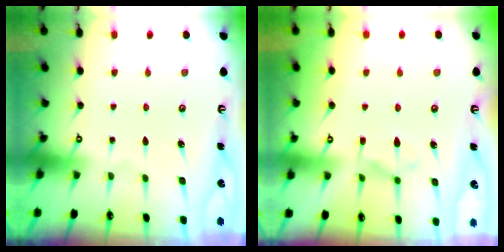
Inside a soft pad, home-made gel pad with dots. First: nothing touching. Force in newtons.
{"total": 1.7, "press": 1.1, "slide": 1.3}